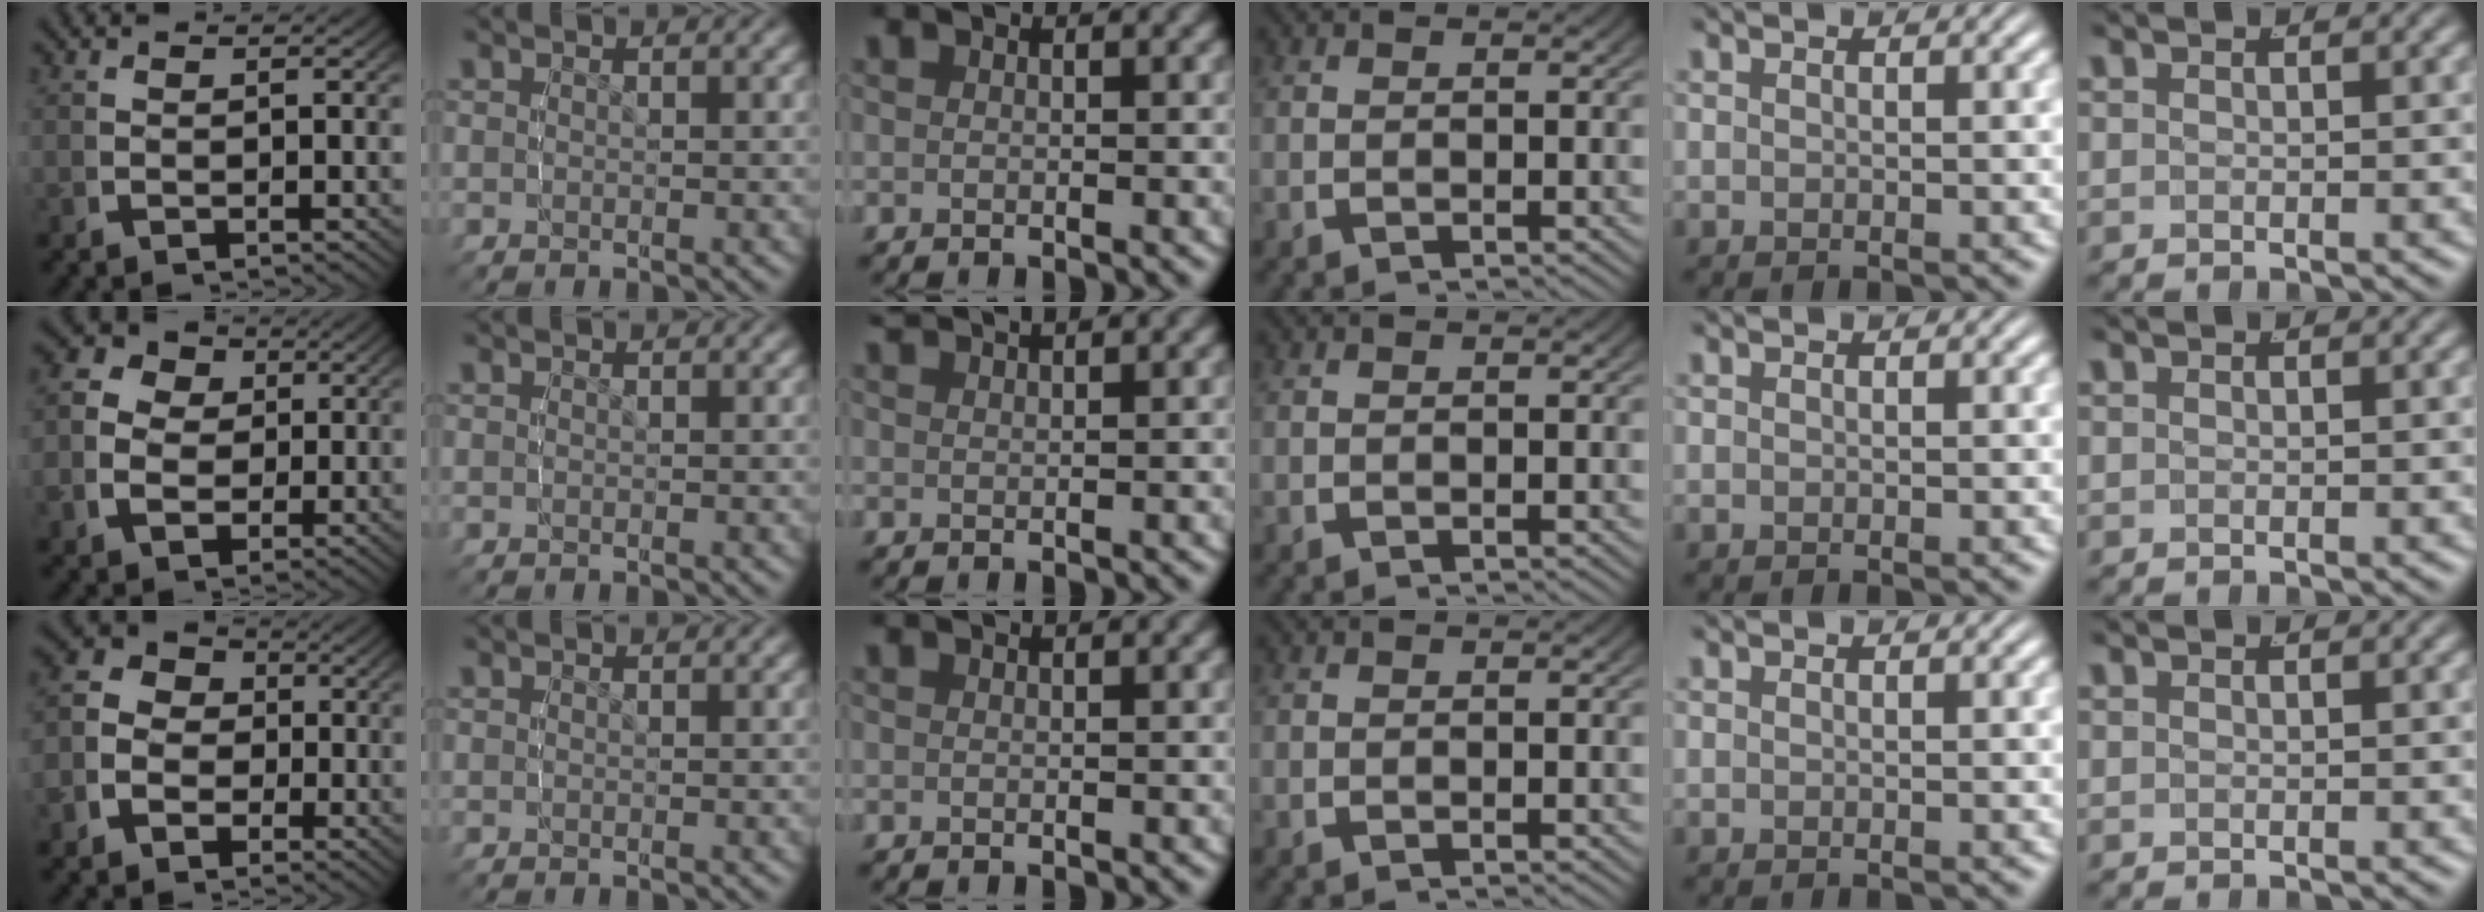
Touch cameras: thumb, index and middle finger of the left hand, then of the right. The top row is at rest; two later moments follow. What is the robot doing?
{"motion": "lift_and_place", "object": "air blower"}